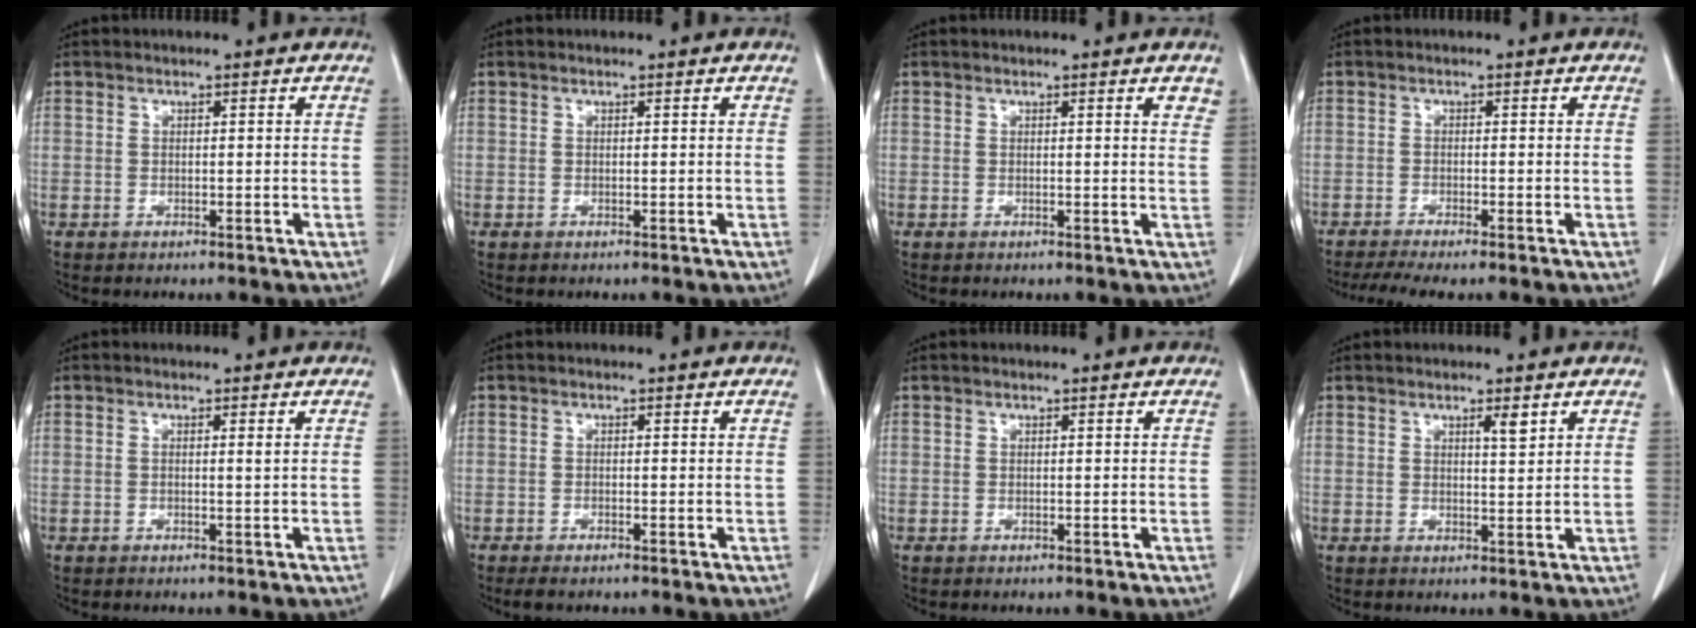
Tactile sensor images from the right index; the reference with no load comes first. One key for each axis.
{"total": 0.0}
{"total": 2.1, "fx": 1.5, "fy": 0.3, "fz": 1.3, "tx": -0.012, "ty": -0.006, "tz": 0.009}
{"total": 4.2, "fx": -3.3, "fy": 0.1, "fz": 2.7, "tx": -0.044, "ty": -0.007, "tz": -0.057}
{"total": 0.6, "fx": 0.1, "fy": -0.2, "fz": 0.6, "tx": -0.010, "ty": -0.001, "tz": 0.001}
{"total": 1.7, "fx": -1.4, "fy": 0.4, "fz": 1.0, "tx": -0.014, "ty": -0.002, "tz": -0.019}
{"total": 0.0}
{"total": 2.1, "fx": 1.2, "fy": 0.2, "fz": 1.6, "tx": -0.029, "ty": -0.004, "tz": 0.019}